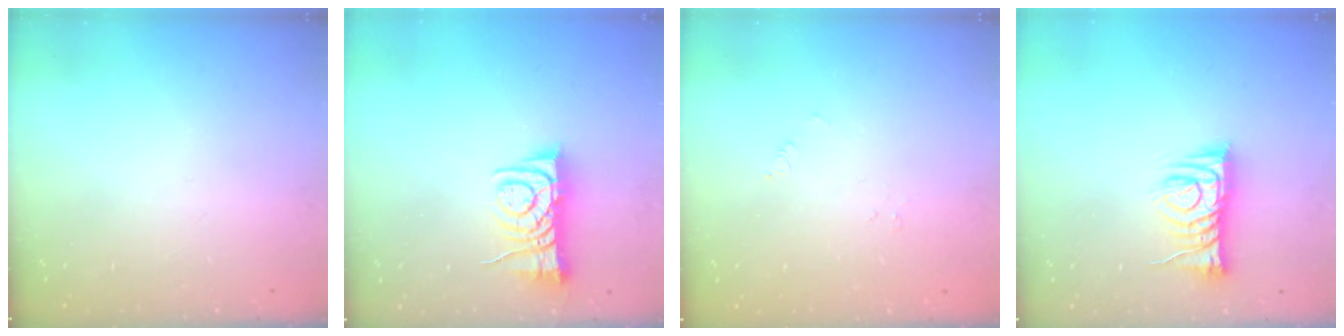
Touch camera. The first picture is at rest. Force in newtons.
{"total": 7.6, "press": 7.5, "slide": 1.0}
{"total": 0.0}
{"total": 9.2, "press": 9.2, "slide": 0.6}